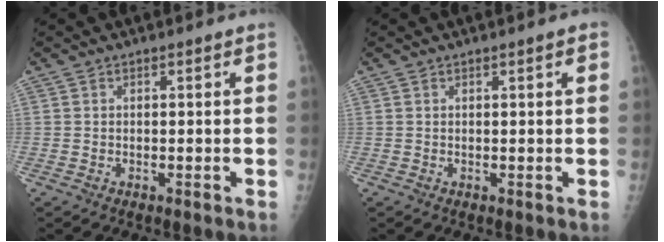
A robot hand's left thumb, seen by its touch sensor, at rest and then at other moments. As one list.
[{"total": 1.4, "force": [0.6, 0.1, 1.3], "torque": [-0.021, 0.002, 0.006]}]